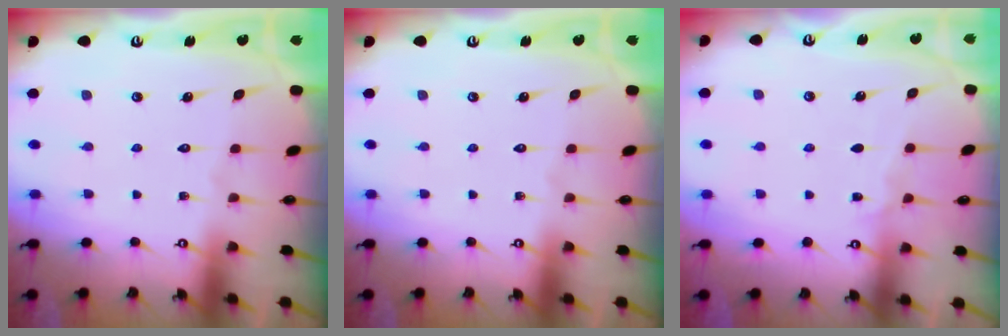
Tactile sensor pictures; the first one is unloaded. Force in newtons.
{"total": 0.0}
{"total": 4.3, "press": 4.3, "slide": 0.3}